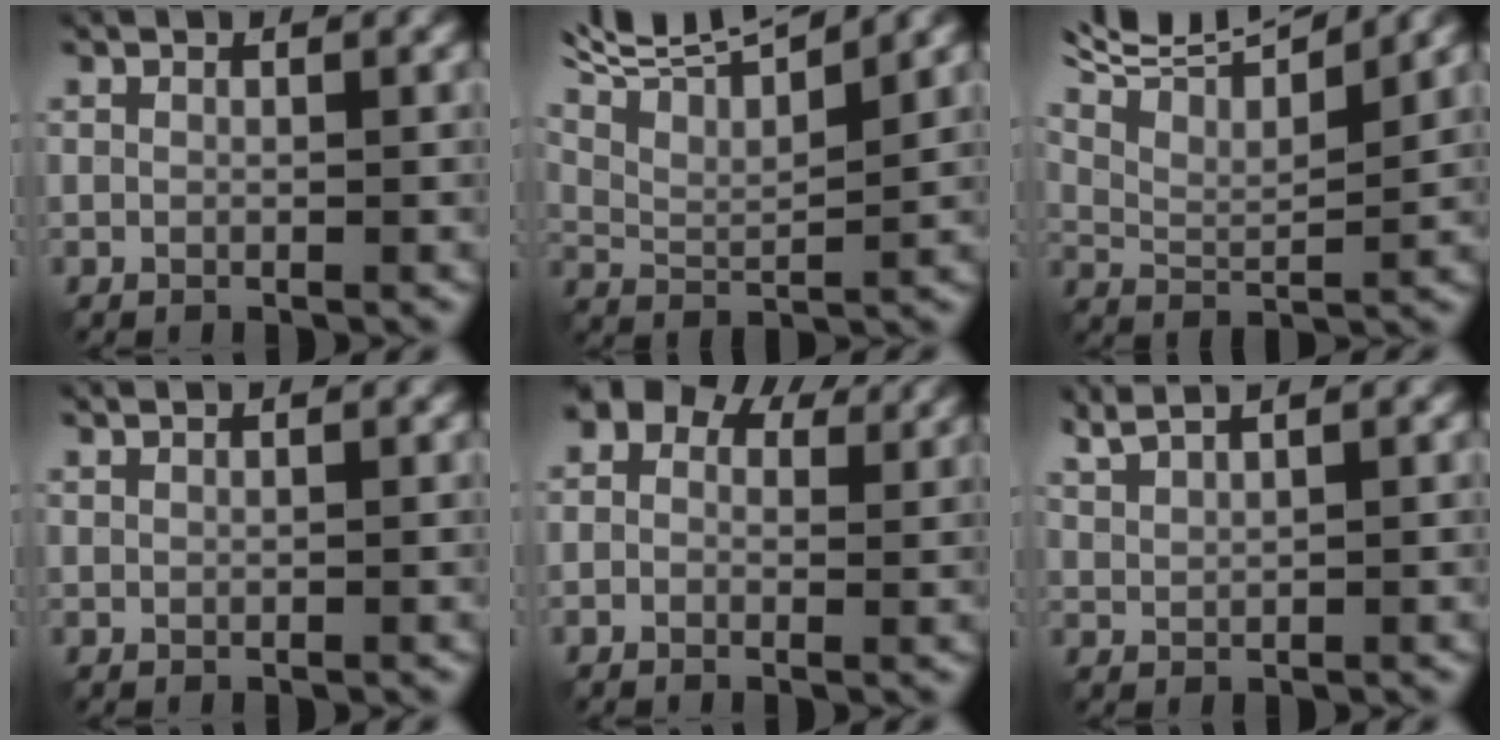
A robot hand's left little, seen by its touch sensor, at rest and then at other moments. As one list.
[{"total": 9.5, "force": [7.0, 2.5, 6.0], "torque": [-0.124, 0.024, 0.105]}, {"total": 10.5, "force": [7.9, 2.9, 6.3], "torque": [-0.132, 0.025, 0.118]}, {"total": 1.1, "force": [0.9, 0.3, 0.6], "torque": [-0.002, 0.001, 0.004]}, {"total": 6.4, "force": [3.5, 4.3, 3.2], "torque": [-0.054, 0.011, 0.033]}, {"total": 3.2, "force": [2.6, 0.6, 1.7], "torque": [-0.035, 0.012, 0.045]}]